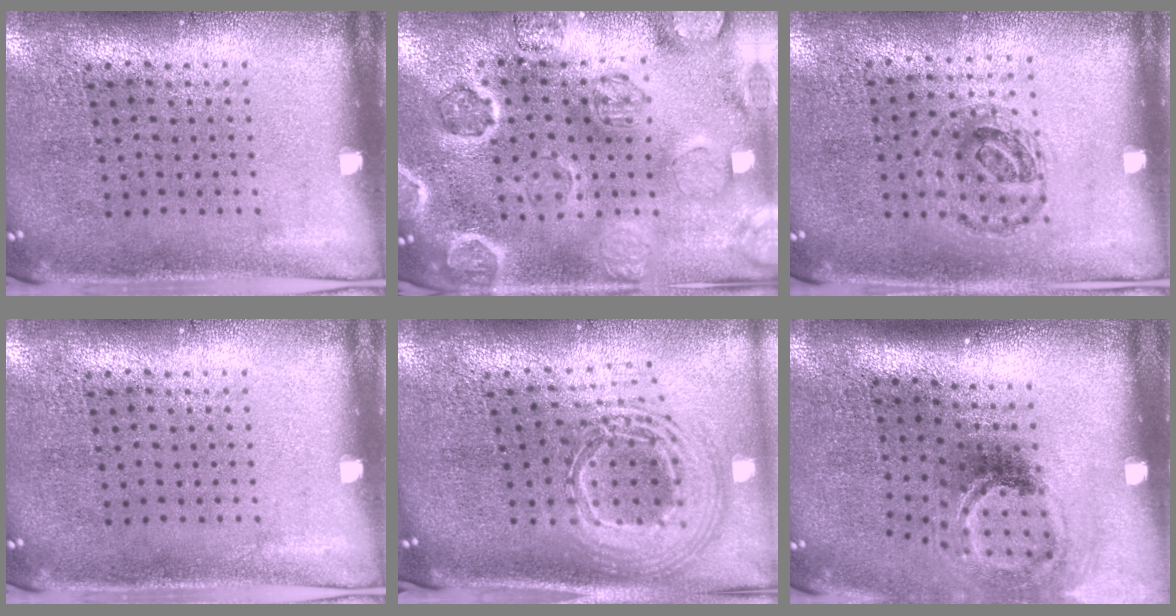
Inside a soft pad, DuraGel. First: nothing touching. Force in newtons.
{"total": 2.5, "press": 2.5, "slide": 0.4}
{"total": 1.0, "press": 0.9, "slide": 0.3}
{"total": 0.0}
{"total": 2.6, "press": 1.8, "slide": 1.8}
{"total": 2.0, "press": 1.3, "slide": 1.6}